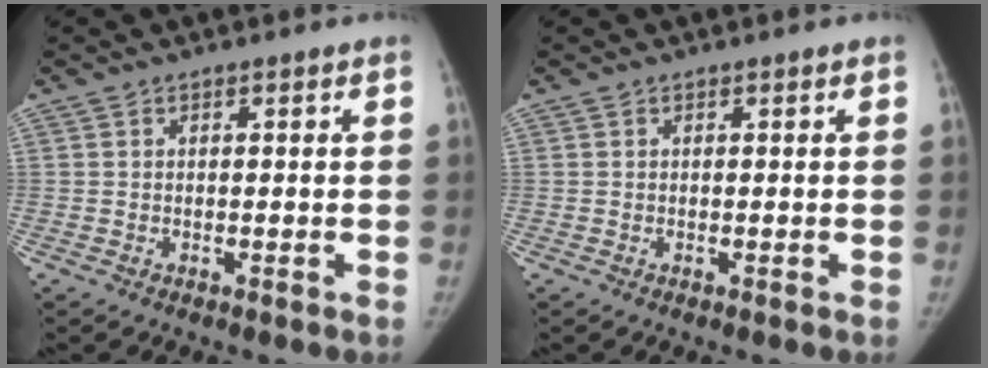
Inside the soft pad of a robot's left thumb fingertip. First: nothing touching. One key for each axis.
{"total": 0.0}